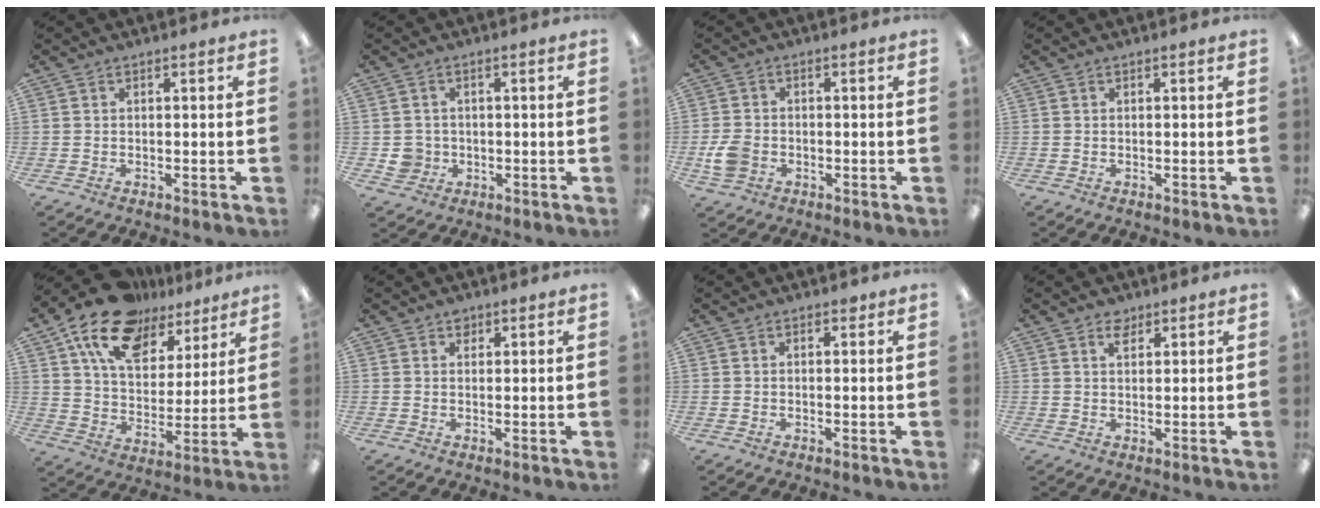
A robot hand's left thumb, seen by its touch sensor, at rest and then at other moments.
{"total": 3.8, "force": [-0.4, 3.7, 0.7], "torque": [-0.009, 0.006, -0.007]}
{"total": 5.4, "force": [-1.7, 4.1, 3.1], "torque": [-0.060, 0.002, -0.032]}
{"total": 0.0}
{"total": 17.2, "force": [11.7, 9.5, 8.2], "torque": [-0.155, -0.060, 0.213]}
{"total": 1.5, "force": [1.1, 0.9, 0.4], "torque": [-0.001, -0.004, 0.019]}
{"total": 0.6, "force": [0.5, 0.4, 0.2], "torque": [0.003, -0.002, 0.007]}
{"total": 2.5, "force": [2.0, 1.2, 1.1], "torque": [-0.016, -0.004, 0.035]}